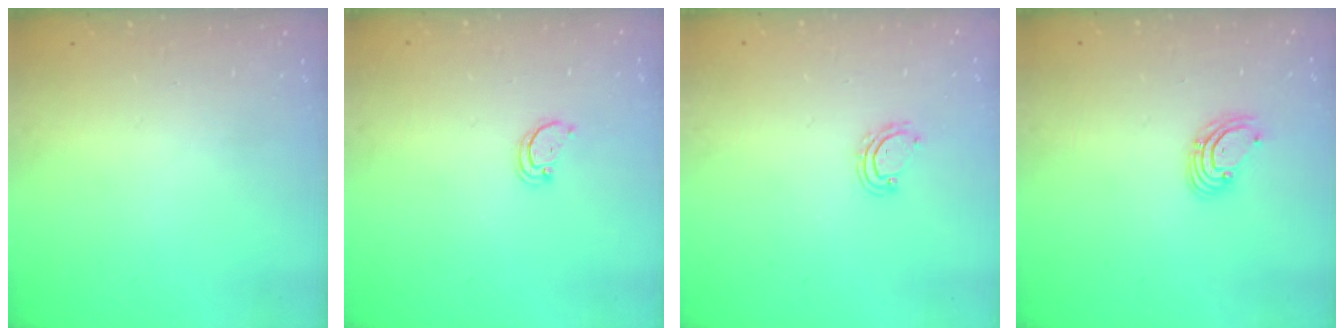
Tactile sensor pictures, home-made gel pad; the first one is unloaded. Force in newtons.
{"total": 1.5, "press": 1.5, "slide": 0.1}
{"total": 3.2, "press": 3.1, "slide": 0.2}
{"total": 2.6, "press": 2.6, "slide": 0.1}